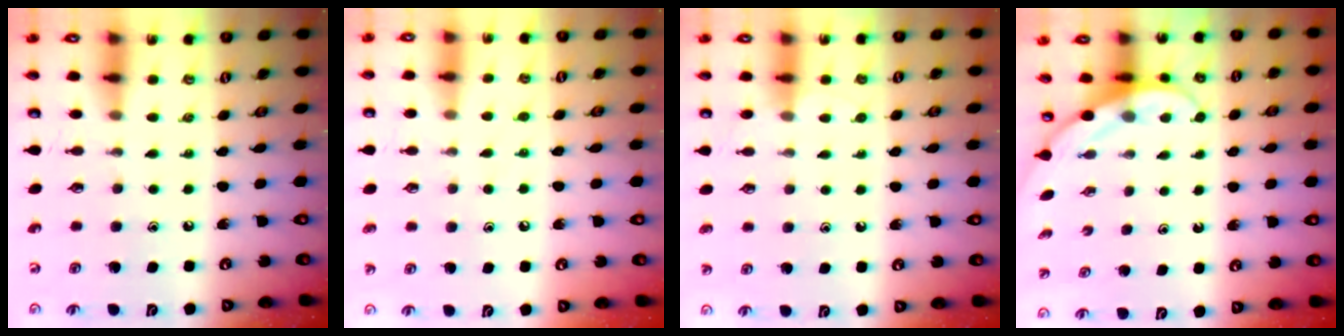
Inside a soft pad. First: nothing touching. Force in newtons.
{"total": 5.8, "press": 5.8, "slide": 0.6}
{"total": 2.7, "press": 2.7, "slide": 0.3}
{"total": 4.8, "press": 4.8, "slide": 0.3}